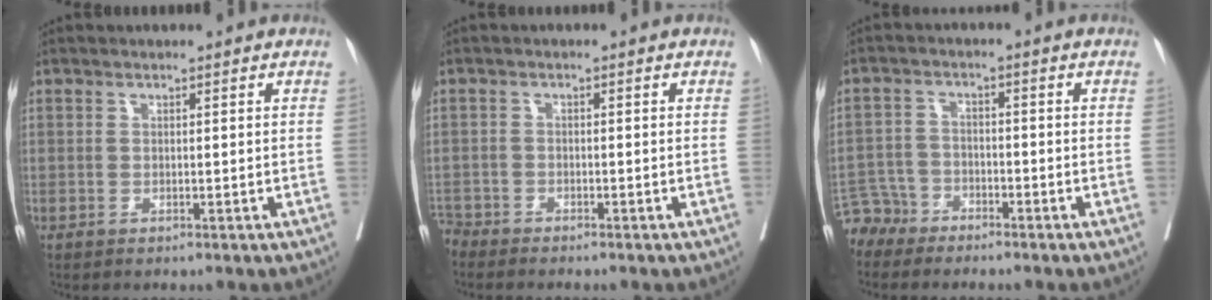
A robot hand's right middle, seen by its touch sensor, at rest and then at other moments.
{"total": 3.1, "force": [-3.1, 0.1, -0.1], "torque": [0.004, -0.012, -0.059]}
{"total": 4.1, "force": [-3.6, 1.8, -0.9], "torque": [0.014, -0.001, -0.075]}